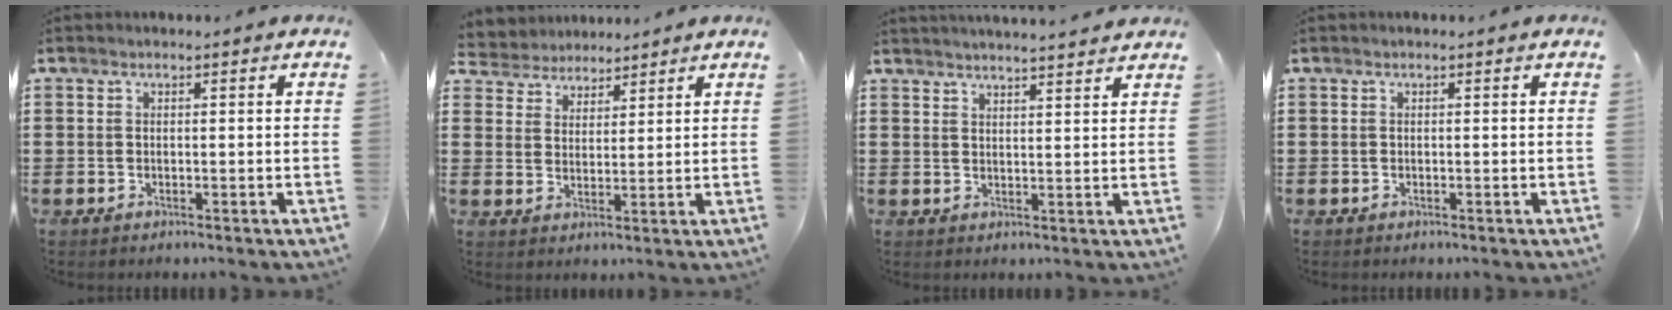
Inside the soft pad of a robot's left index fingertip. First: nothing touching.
{"total": 3.9, "force": [3.5, 1.6, -0.5], "torque": [-0.013, -0.009, 0.063]}
{"total": 2.7, "force": [2.6, -0.4, 0.3], "torque": [-0.013, -0.011, 0.048]}
{"total": 0.0}